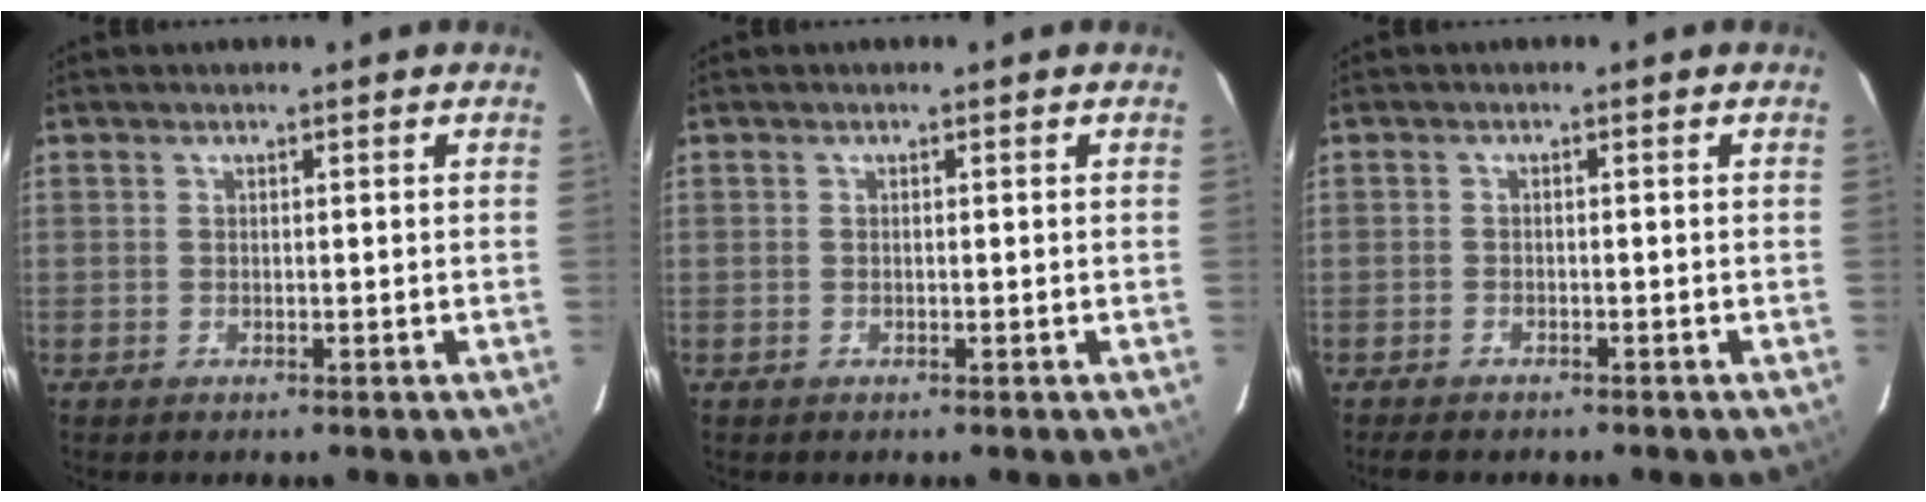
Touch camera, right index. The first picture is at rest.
{"total": 0.0}
{"total": 3.4, "force": [-3.0, 1.2, 1.2], "torque": [-0.035, -0.008, -0.049]}